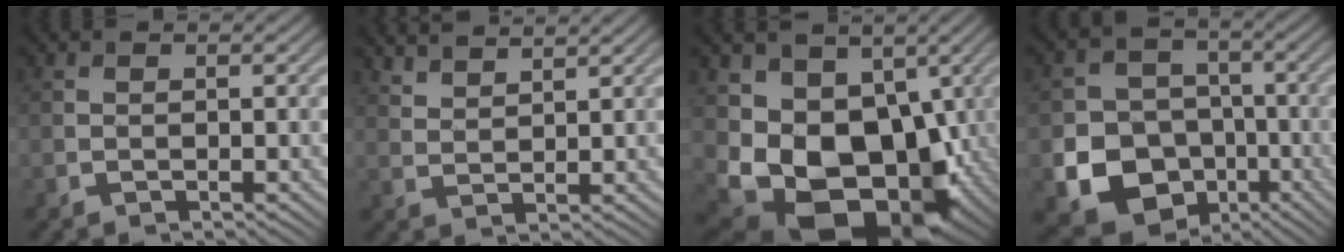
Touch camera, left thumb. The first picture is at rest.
{"total": 3.8, "force": [3.5, 0.7, 1.3], "torque": [-0.027, -0.009, 0.080]}
{"total": 14.7, "force": [-1.0, 10.9, 9.8], "torque": [-0.163, -0.051, 0.004]}
{"total": 14.5, "force": [-5.6, 12.3, 5.3], "torque": [-0.127, -0.055, -0.114]}